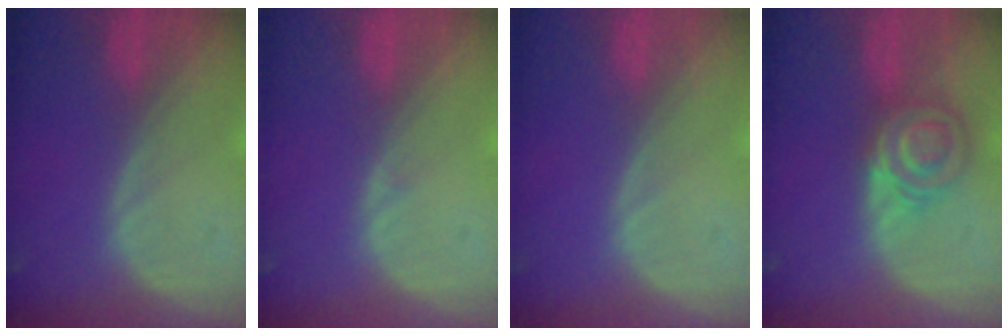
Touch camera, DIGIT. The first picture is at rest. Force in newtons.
{"total": 0.6, "press": 0.2, "slide": 0.5}
{"total": 0.0}
{"total": 5.8, "press": 5.7, "slide": 1.1}